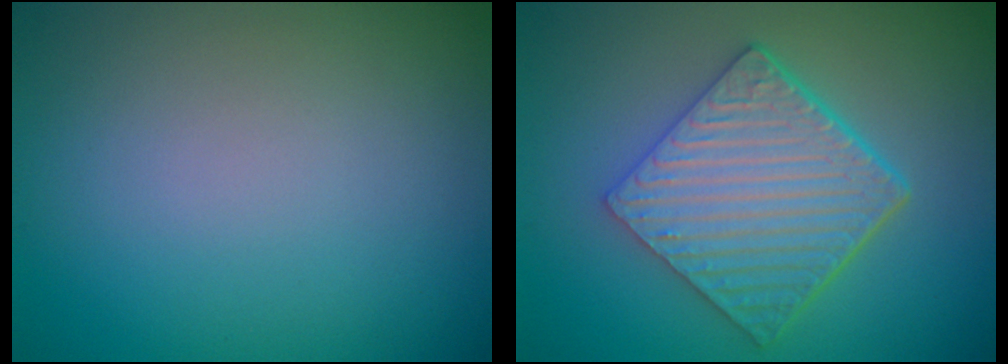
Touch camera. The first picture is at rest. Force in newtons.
{"total": 6.3, "press": 4.6, "slide": 4.3}